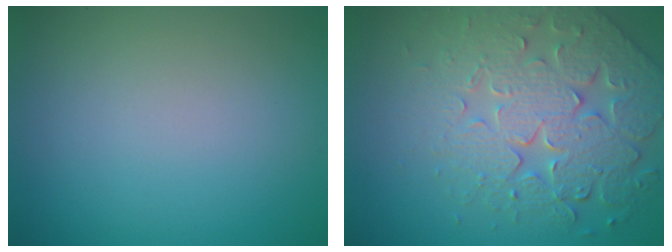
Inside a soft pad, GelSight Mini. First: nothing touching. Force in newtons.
{"total": 6.6, "press": 5.5, "slide": 3.6}